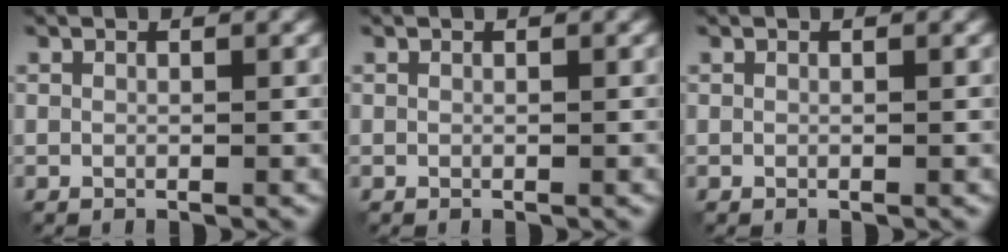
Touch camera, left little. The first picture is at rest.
{"total": 0.0}
{"total": 0.0}